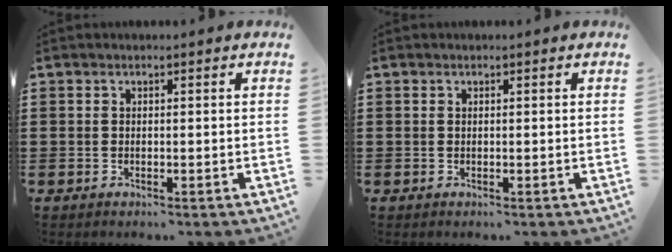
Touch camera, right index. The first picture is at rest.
{"total": 0.0}